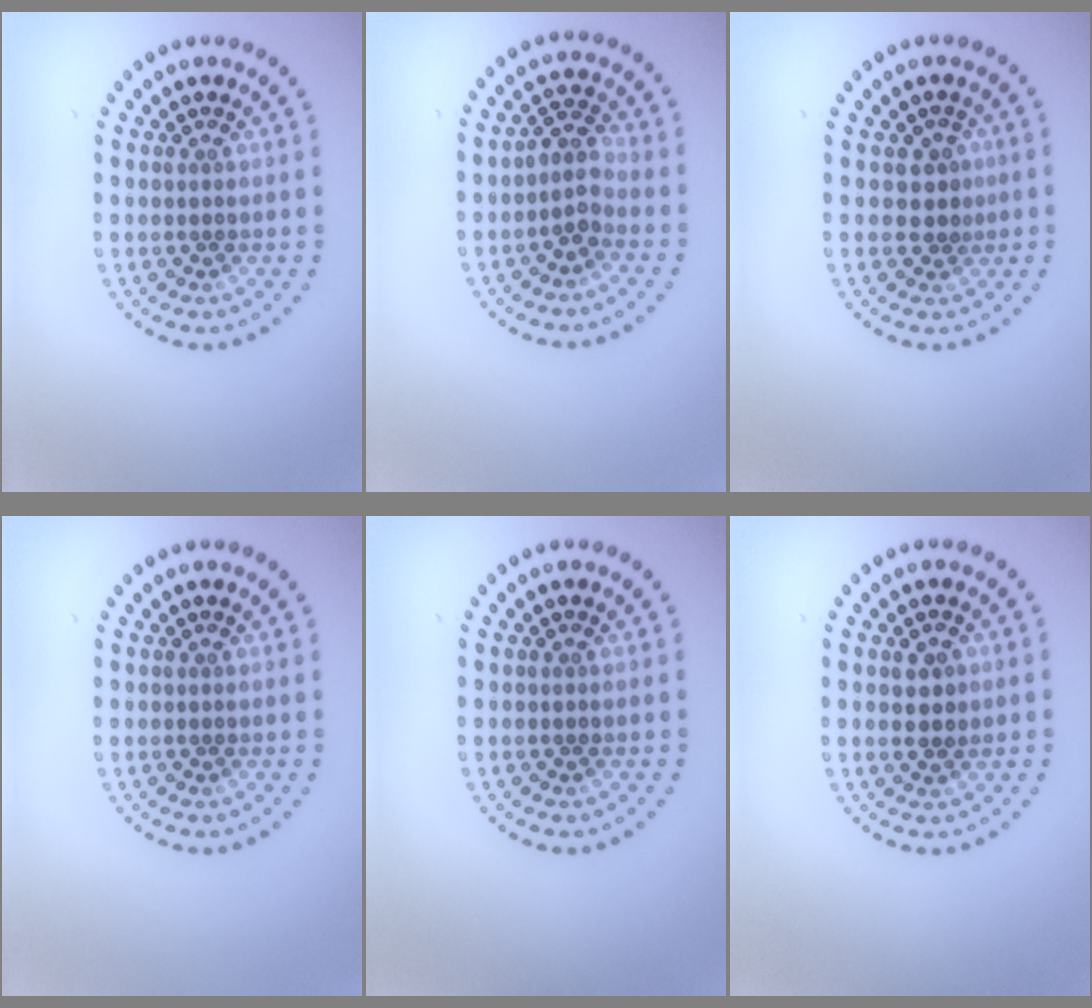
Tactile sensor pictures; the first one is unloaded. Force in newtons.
{"total": 2.2, "press": 1.7, "slide": 1.4}
{"total": 1.9, "press": 1.6, "slide": 0.9}
{"total": 0.0}
{"total": 0.0}
{"total": 2.0, "press": 2.0, "slide": 0.4}